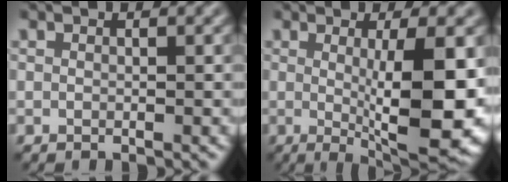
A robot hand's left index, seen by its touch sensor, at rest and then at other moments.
{"total": 10.6, "force": [-0.3, 2.5, 10.2], "torque": [-0.134, -0.018, 0.005]}